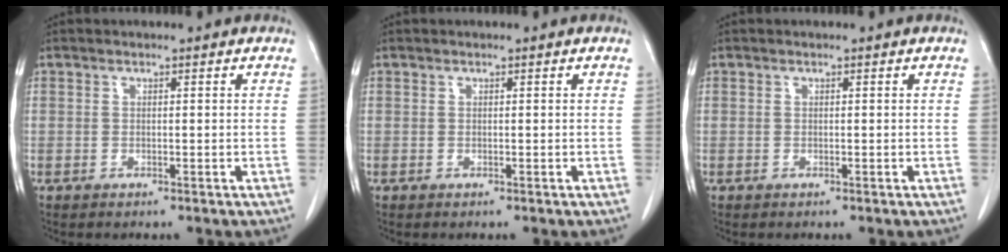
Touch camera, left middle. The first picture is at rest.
{"total": 0.0}
{"total": 0.0}